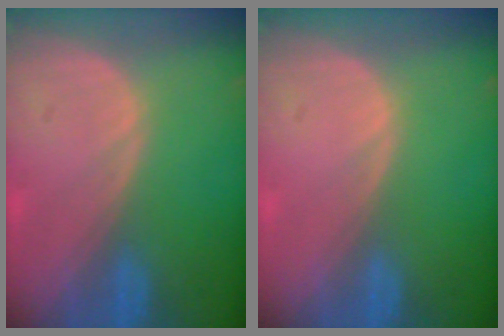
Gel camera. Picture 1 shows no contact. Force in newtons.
{"total": 0.0}